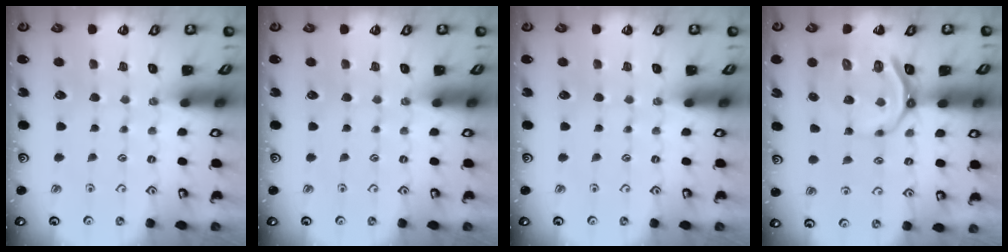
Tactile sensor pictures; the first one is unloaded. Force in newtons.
{"total": 0.0}
{"total": 0.0}
{"total": 9.6, "press": 9.0, "slide": 3.3}